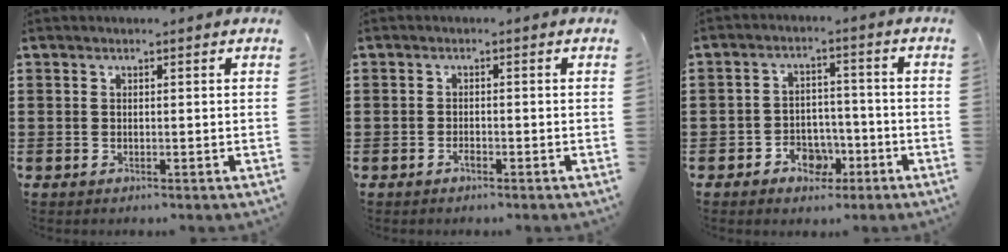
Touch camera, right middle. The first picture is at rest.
{"total": 1.0, "force": [-0.8, 0.4, 0.5], "torque": [-0.014, -0.003, -0.015]}
{"total": 5.2, "force": [-3.0, 3.4, 2.4], "torque": [-0.034, 0.008, -0.059]}